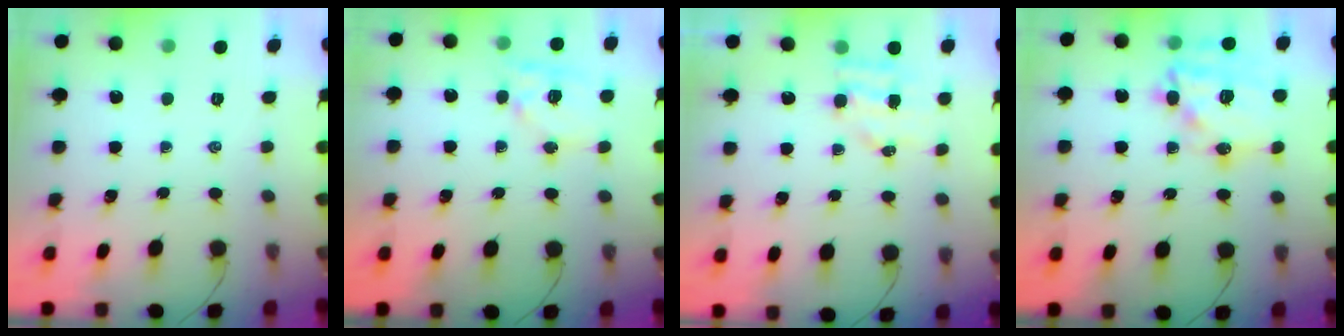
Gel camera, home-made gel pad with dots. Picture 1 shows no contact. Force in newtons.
{"total": 11.3, "press": 11.1, "slide": 1.8}
{"total": 4.9, "press": 4.8, "slide": 0.8}
{"total": 18.3, "press": 18.0, "slide": 3.5}